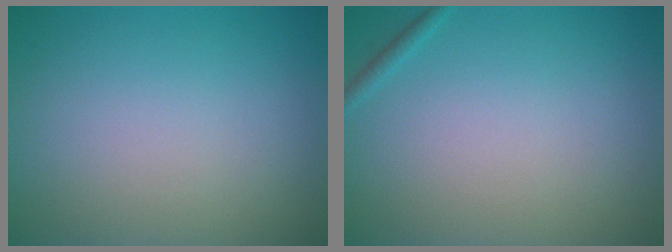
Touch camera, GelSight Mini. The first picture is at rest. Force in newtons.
{"total": 0.7, "press": 0.7, "slide": 0.0}